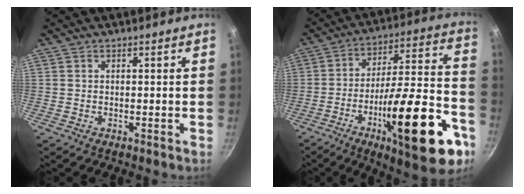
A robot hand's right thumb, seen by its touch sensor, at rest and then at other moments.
{"total": 27.5, "force": [-11.6, 8.2, 23.5], "torque": [-0.306, 0.053, -0.178]}